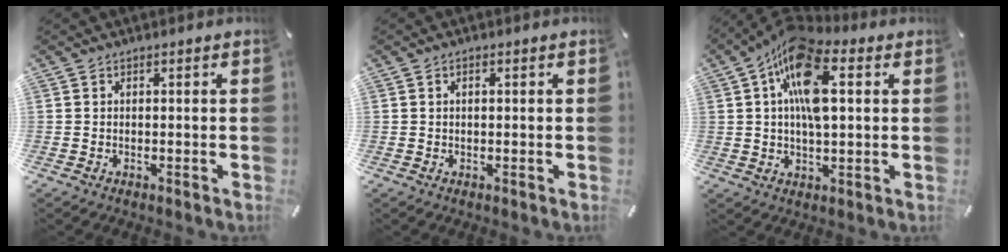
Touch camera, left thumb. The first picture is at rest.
{"total": 0.8, "force": [0.1, 0.4, 0.7], "torque": [-0.013, 0.002, 0.001]}
{"total": 14.8, "force": [3.7, 7.2, 12.4], "torque": [-0.228, -0.002, 0.062]}